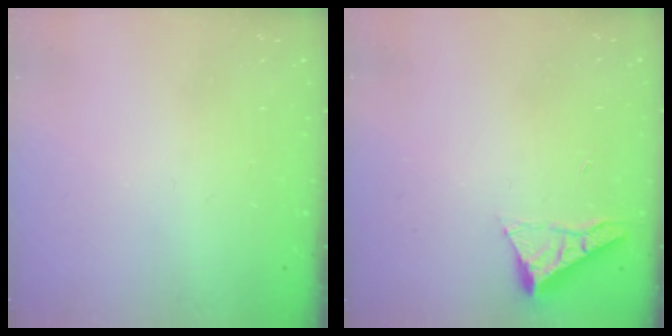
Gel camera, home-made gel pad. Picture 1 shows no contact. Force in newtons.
{"total": 5.3, "press": 5.3, "slide": 0.5}